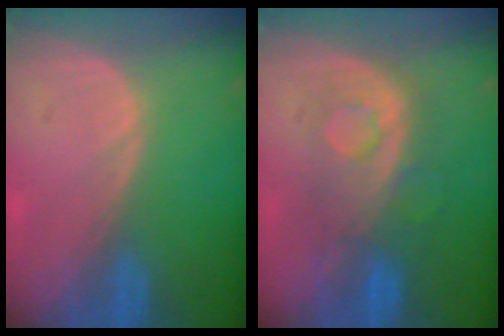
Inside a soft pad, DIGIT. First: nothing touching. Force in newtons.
{"total": 7.9, "press": 7.9, "slide": 0.1}